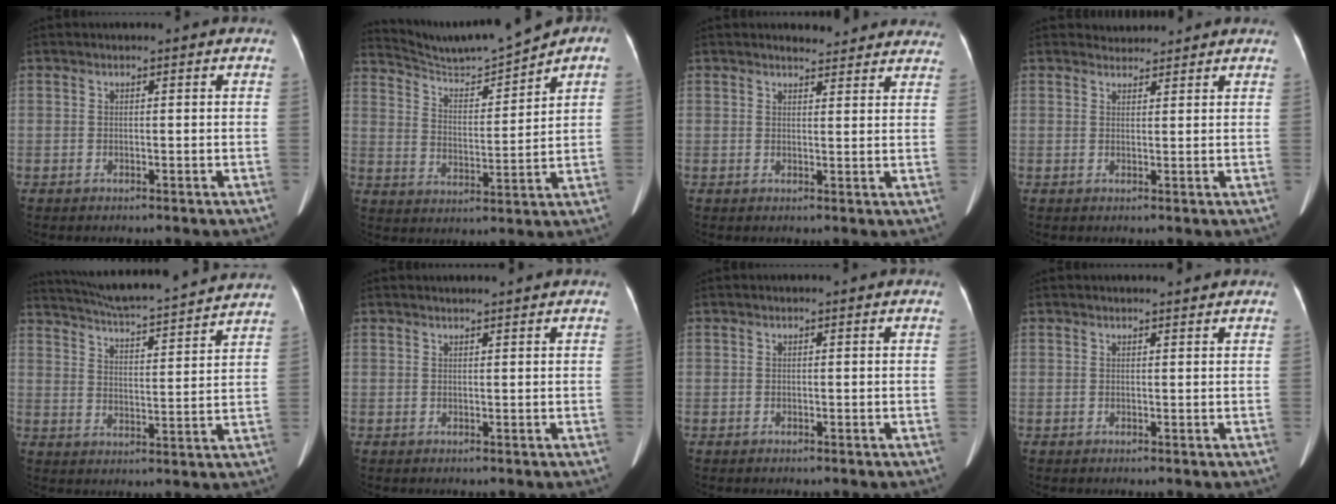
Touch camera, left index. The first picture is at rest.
{"total": 9.2, "force": [9.0, -0.3, 2.0], "torque": [-0.047, 0.004, 0.170]}
{"total": 8.4, "force": [8.0, 2.0, 1.5], "torque": [0.003, 0.001, 0.071]}
{"total": 2.3, "force": [2.2, 0.6, -0.3], "torque": [-0.001, 0.014, 0.034]}
{"total": 20.6, "force": [19.0, 0.8, 7.7], "torque": [-0.135, -0.002, 0.263]}
{"total": 2.2, "force": [2.0, -0.1, 0.7], "torque": [-0.009, 0.010, 0.029]}
{"total": 0.0}
{"total": 1.9, "force": [1.9, 0.1, 0.4], "torque": [-0.009, 0.003, 0.023]}